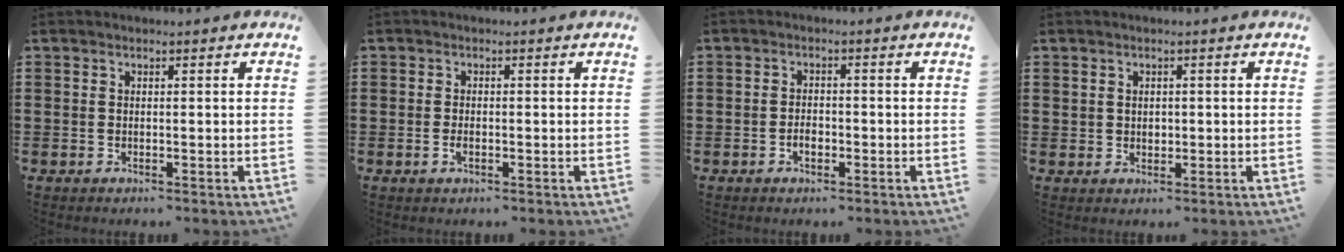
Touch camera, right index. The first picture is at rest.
{"total": 2.1, "force": [-0.6, 1.0, 1.8], "torque": [-0.042, -0.003, -0.012]}
{"total": 2.1, "force": [-0.9, 1.2, 1.6], "torque": [-0.031, 0.003, -0.017]}
{"total": 1.4, "force": [0.5, 1.2, 0.5], "torque": [-0.012, 0.007, 0.009]}